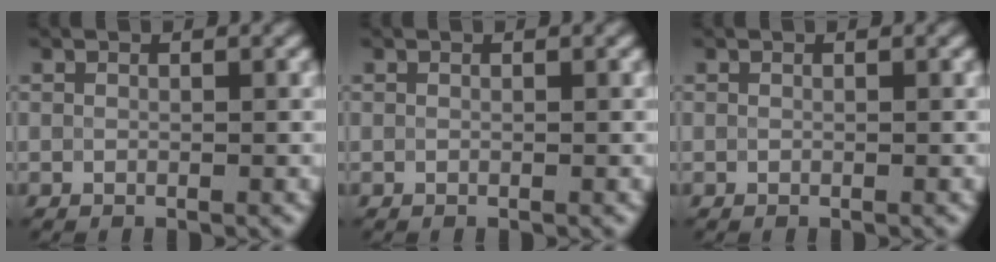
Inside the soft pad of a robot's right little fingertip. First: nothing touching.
{"total": 0.0}
{"total": 0.0}